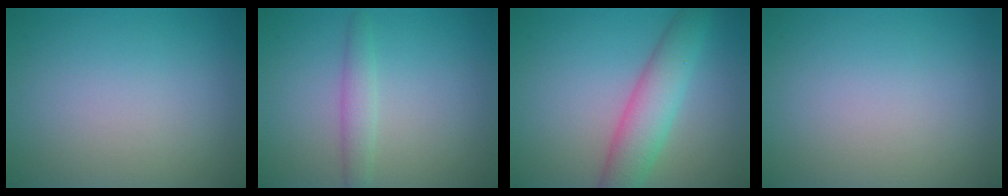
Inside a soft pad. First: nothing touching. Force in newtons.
{"total": 1.8, "press": 1.8, "slide": 0.0}
{"total": 4.9, "press": 4.9, "slide": 0.2}
{"total": 0.0}